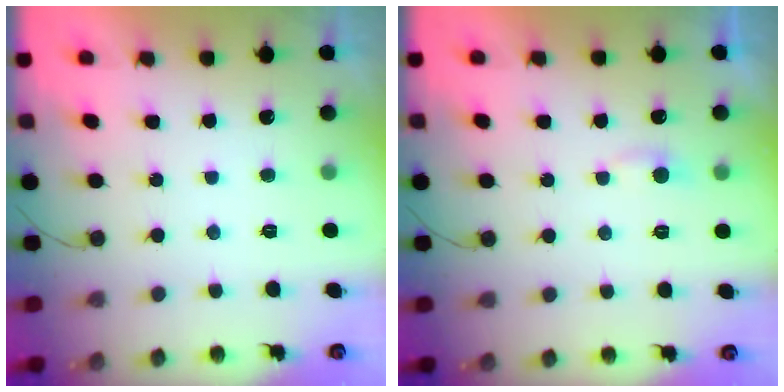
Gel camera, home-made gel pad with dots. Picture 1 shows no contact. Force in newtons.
{"total": 3.0, "press": 3.0, "slide": 0.3}